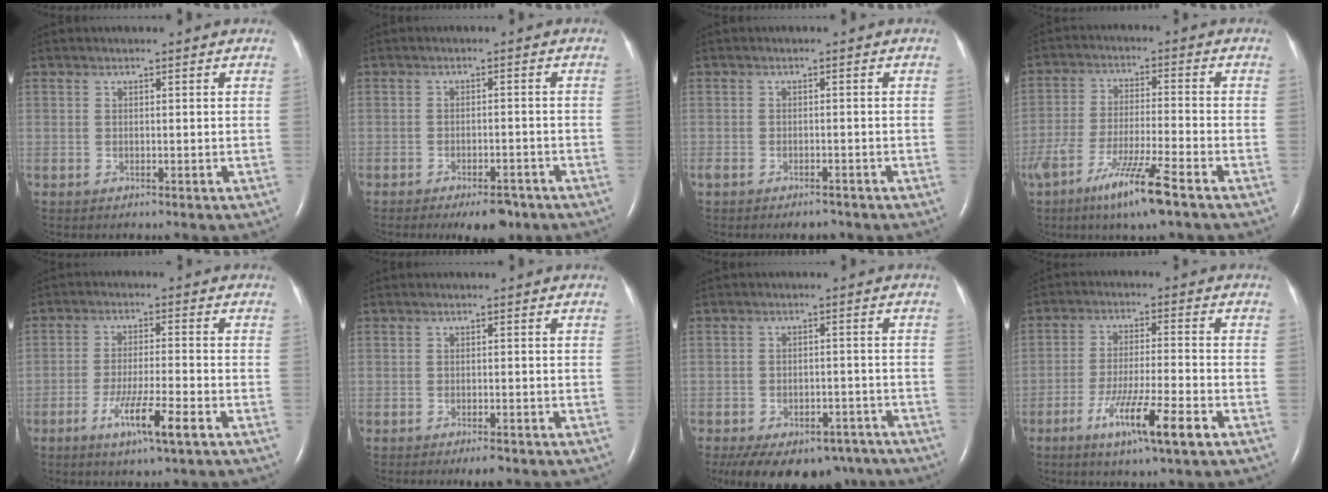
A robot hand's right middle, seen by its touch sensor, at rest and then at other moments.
{"total": 5.2, "force": [-3.9, 1.9, 3.0], "torque": [-0.040, -0.001, -0.053]}
{"total": 2.4, "force": [-1.9, 0.9, 1.2], "torque": [-0.022, -0.002, -0.024]}
{"total": 10.6, "force": [-6.7, 0.1, 8.2], "torque": [-0.165, -0.026, -0.122]}
{"total": 7.5, "force": [-3.8, 0.1, 6.5], "torque": [-0.120, -0.013, -0.067]}
{"total": 2.4, "force": [-1.8, 0.5, 1.5], "torque": [-0.024, -0.003, -0.023]}
{"total": 16.9, "force": [-12.0, 9.1, 7.7], "torque": [-0.158, -0.004, -0.154]}
{"total": 10.0, "force": [-5.2, 0.1, 8.6], "torque": [-0.156, -0.021, -0.090]}